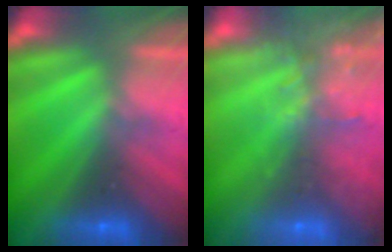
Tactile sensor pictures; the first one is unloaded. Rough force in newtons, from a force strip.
{"total": 6.1}